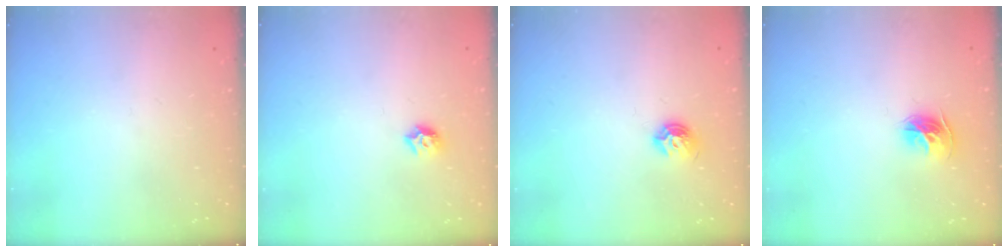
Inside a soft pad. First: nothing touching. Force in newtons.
{"total": 6.2, "press": 6.2, "slide": 0.8}
{"total": 7.0, "press": 6.9, "slide": 0.7}
{"total": 9.2, "press": 9.1, "slide": 0.9}